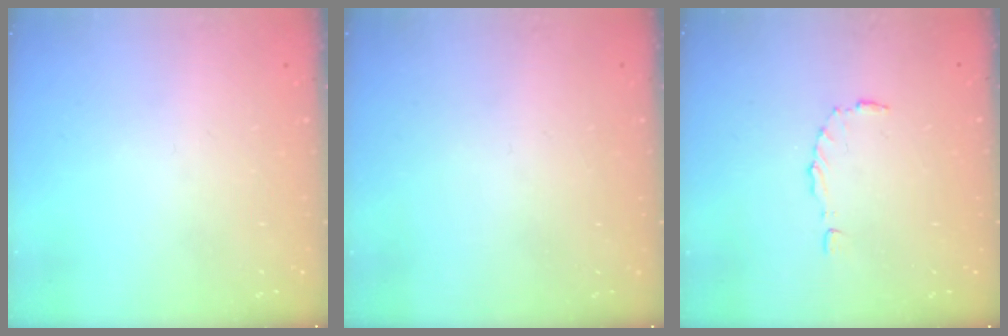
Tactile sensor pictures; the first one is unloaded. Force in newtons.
{"total": 0.0}
{"total": 2.8, "press": 2.8, "slide": 0.4}